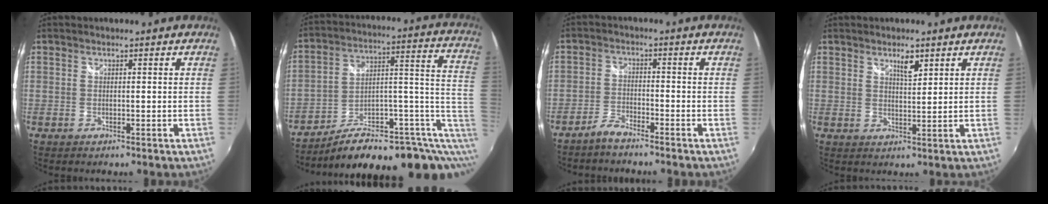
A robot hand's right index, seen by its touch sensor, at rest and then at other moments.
{"total": 18.8, "force": [-2.1, 8.9, 16.5], "torque": [-0.221, 0.029, -0.024]}
{"total": 3.3, "force": [-3.0, 0.2, 1.2], "torque": [-0.044, 0.001, -0.063]}
{"total": 3.1, "force": [2.1, 0.6, 2.1], "torque": [-0.032, 0.001, 0.035]}